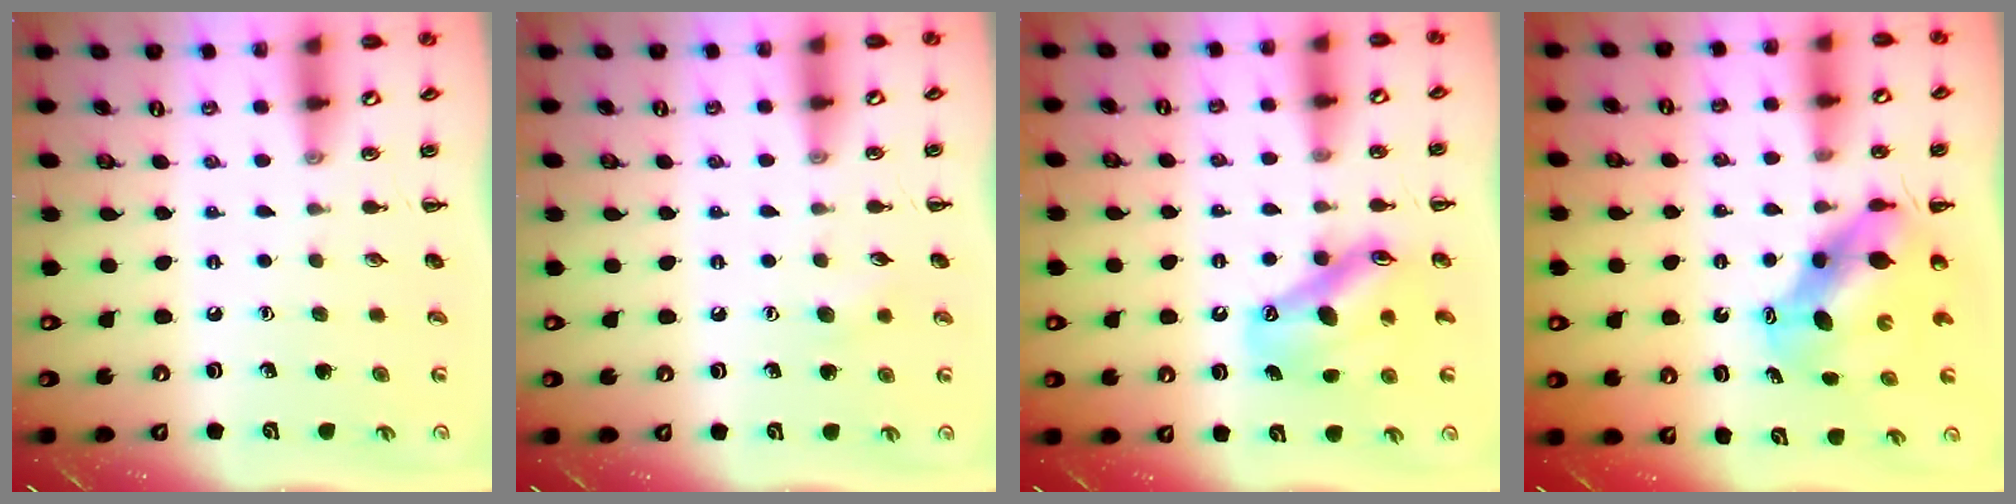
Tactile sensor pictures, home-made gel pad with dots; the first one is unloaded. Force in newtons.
{"total": 4.8, "press": 4.7, "slide": 1.2}
{"total": 11.7, "press": 11.2, "slide": 3.4}
{"total": 7.3, "press": 7.0, "slide": 2.0}